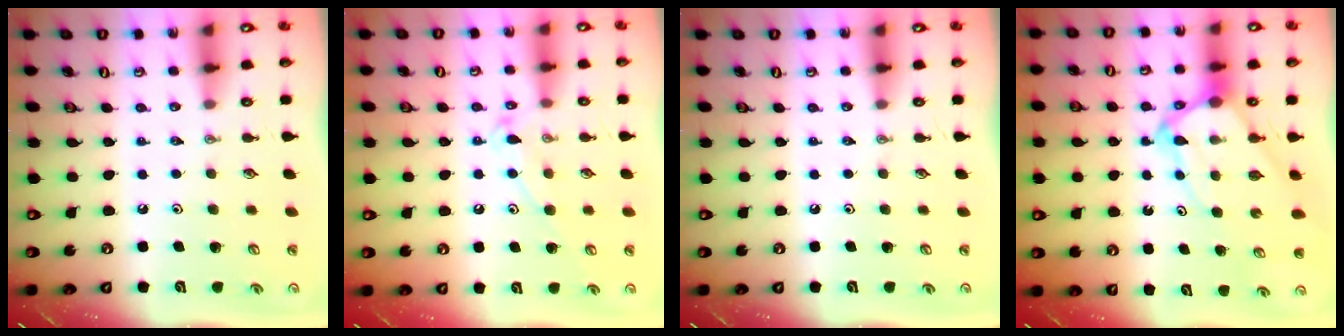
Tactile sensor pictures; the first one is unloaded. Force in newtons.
{"total": 10.6, "press": 10.5, "slide": 1.0}
{"total": 0.0}
{"total": 7.9, "press": 7.8, "slide": 0.8}